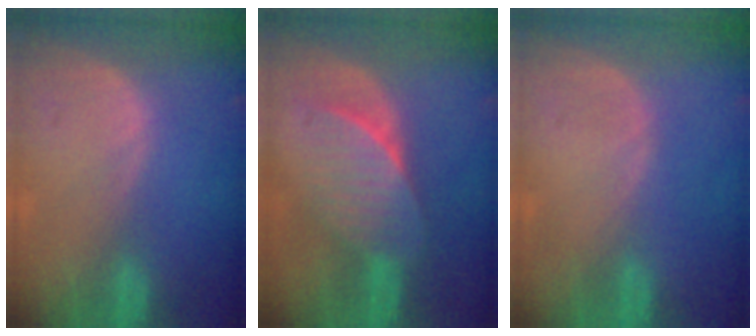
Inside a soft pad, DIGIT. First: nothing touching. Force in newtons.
{"total": 7.7, "press": 6.8, "slide": 3.5}
{"total": 0.0}